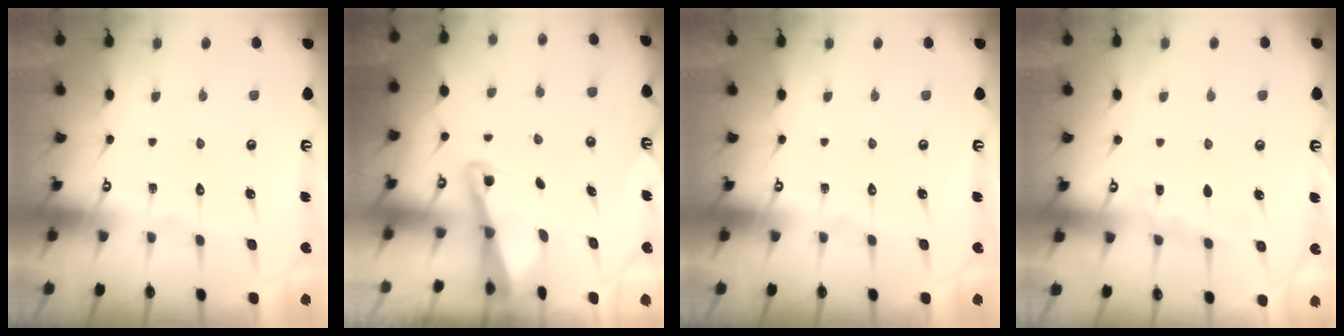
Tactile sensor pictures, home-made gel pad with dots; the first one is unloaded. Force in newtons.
{"total": 2.6, "press": 2.5, "slide": 0.6}
{"total": 0.0}
{"total": 5.0, "press": 5.0, "slide": 0.5}